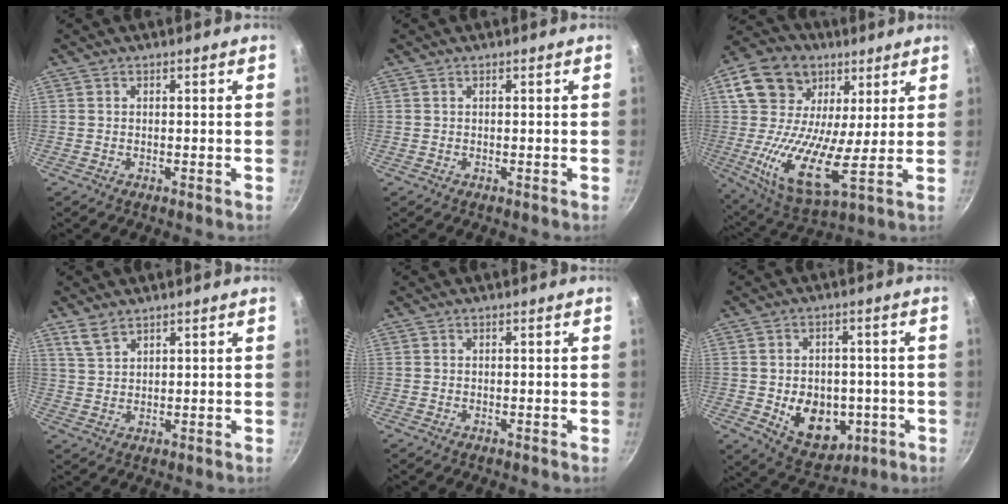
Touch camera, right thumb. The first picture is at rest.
{"total": 0.0}
{"total": 20.7, "force": [6.0, 13.7, 14.4], "torque": [-0.270, -0.014, 0.090]}
{"total": 4.0, "force": [3.0, 1.7, 2.0], "torque": [-0.036, -0.011, 0.065]}
{"total": 0.0}
{"total": 12.8, "force": [-2.5, 9.5, 8.2], "torque": [-0.080, -0.003, -0.016]}